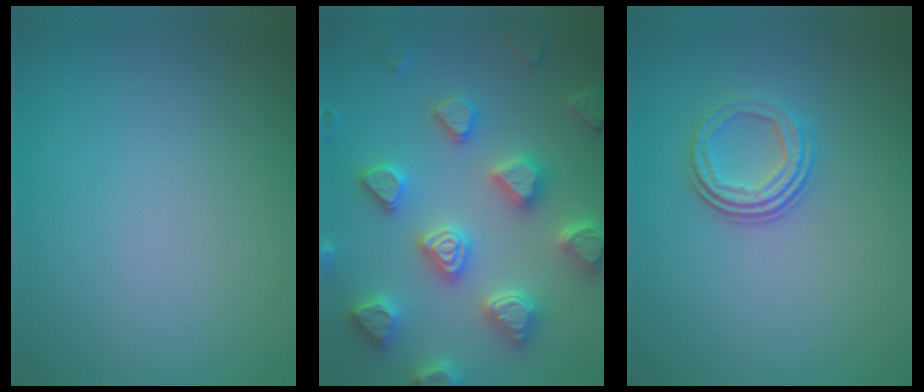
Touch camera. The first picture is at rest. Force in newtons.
{"total": 7.1, "press": 7.0, "slide": 1.5}
{"total": 3.2, "press": 2.3, "slide": 2.1}